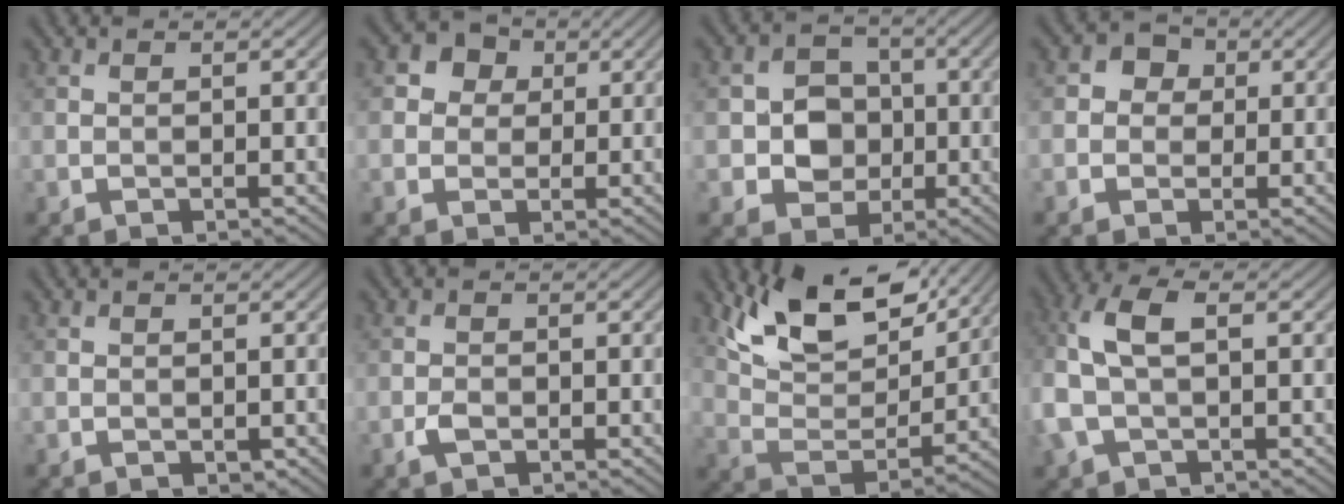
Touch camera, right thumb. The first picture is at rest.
{"total": 4.4, "force": [1.2, 4.0, 1.6], "torque": [-0.045, 0.011, 0.006]}
{"total": 6.2, "force": [-0.8, 5.5, 2.8], "torque": [-0.053, -0.001, -0.032]}
{"total": 3.3, "force": [0.2, 3.1, 1.1], "torque": [-0.018, 0.004, -0.008]}
{"total": 0.6, "force": [-0.1, 0.5, 0.3], "torque": [-0.003, -0.005, 0.000]}
{"total": 1.6, "force": [-0.8, 0.9, 1.0], "torque": [-0.021, -0.001, -0.016]}
{"total": 12.7, "force": [8.9, 5.1, 7.5], "torque": [-0.158, -0.005, 0.157]}
{"total": 7.0, "force": [0.3, 3.9, 5.8], "torque": [-0.147, 0.015, -0.003]}